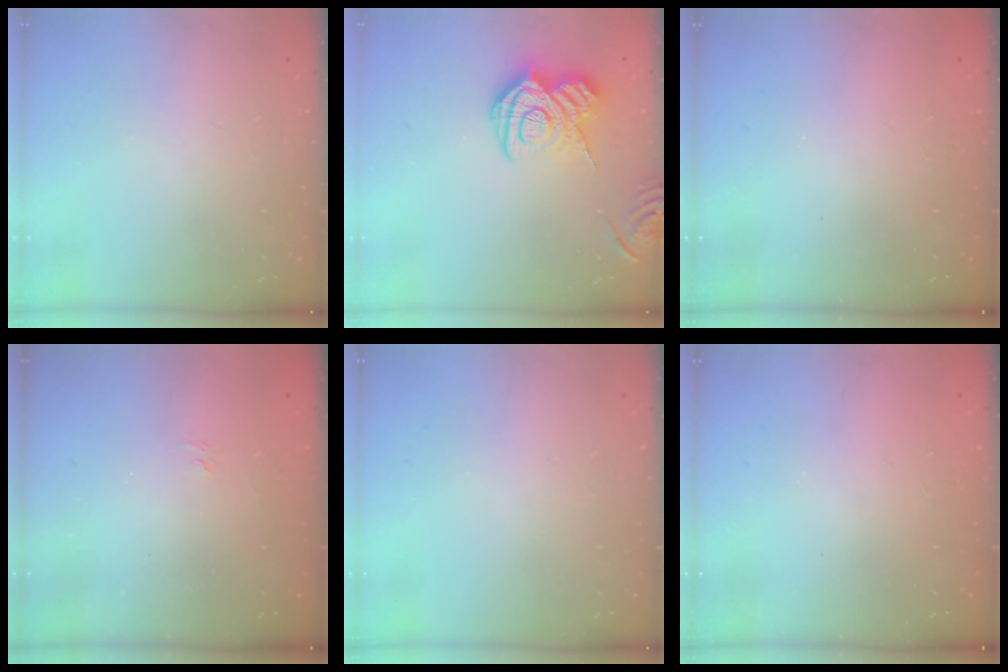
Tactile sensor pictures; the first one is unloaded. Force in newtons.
{"total": 16.3, "press": 16.2, "slide": 1.2}
{"total": 2.4, "press": 2.3, "slide": 0.8}
{"total": 1.5, "press": 1.1, "slide": 1.0}
{"total": 0.0}
{"total": 2.4, "press": 2.3, "slide": 0.8}